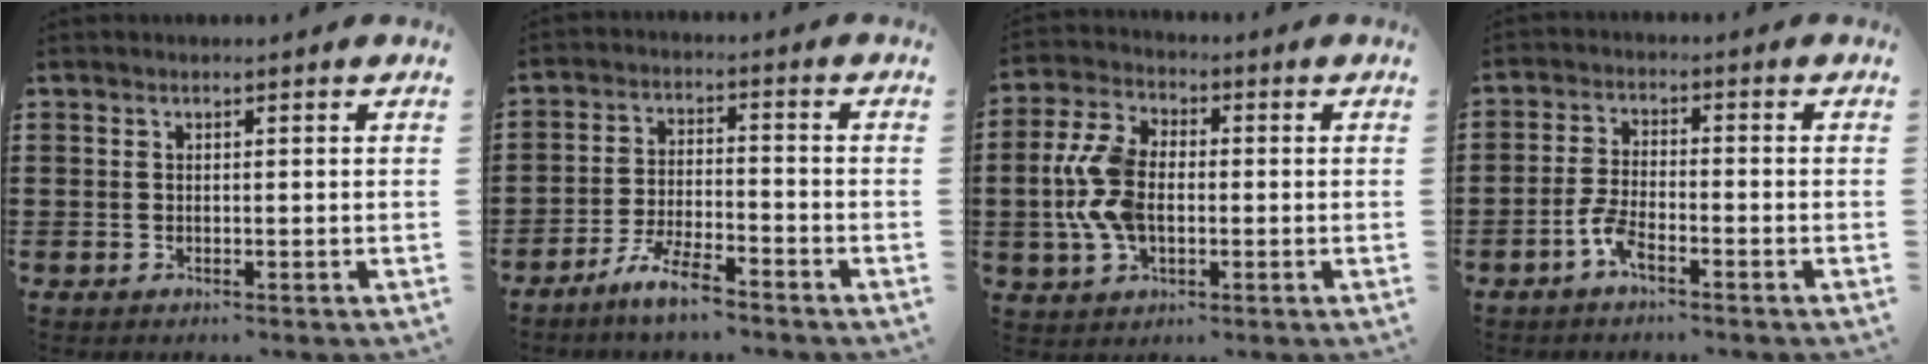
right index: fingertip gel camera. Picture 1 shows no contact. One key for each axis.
{"total": 5.9, "fx": -4.9, "fy": 0.7, "fz": 3.1, "tx": -0.072, "ty": -0.002, "tz": -0.095}
{"total": 9.4, "fx": -0.6, "fy": 5.7, "fz": 7.4, "tx": -0.185, "ty": 0.004, "tz": -0.018}
{"total": 4.0, "fx": -2.5, "fy": 1.0, "fz": 3.0, "tx": -0.081, "ty": -0.004, "tz": -0.054}